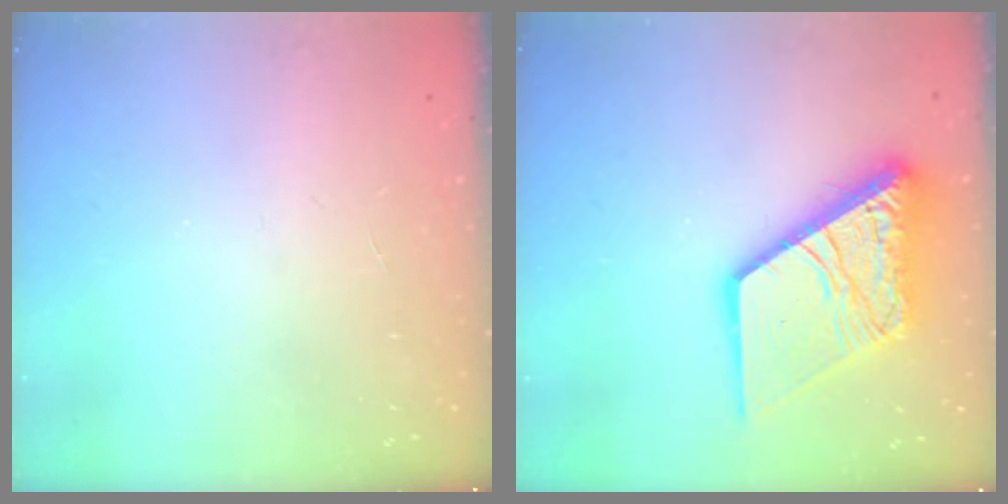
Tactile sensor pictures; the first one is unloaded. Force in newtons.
{"total": 19.4, "press": 19.2, "slide": 2.3}